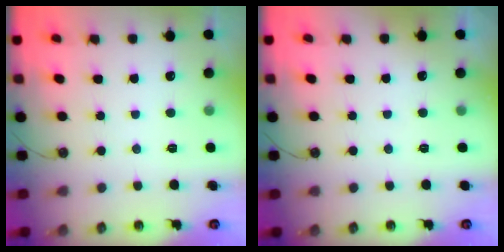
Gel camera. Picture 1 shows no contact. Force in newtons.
{"total": 1.7, "press": 0.3, "slide": 1.7}